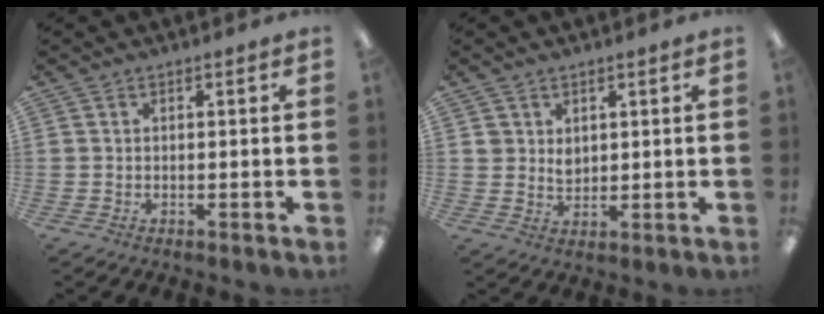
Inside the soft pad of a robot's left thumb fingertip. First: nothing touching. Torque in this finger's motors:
{"motor_torque": [0.18, 0.39, -0.23, -0.01, -0.01]}